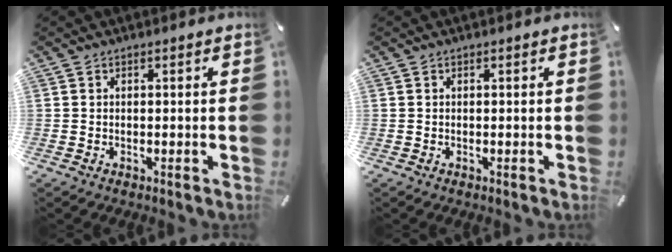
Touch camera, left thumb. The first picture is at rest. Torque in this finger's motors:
{"motor_torque": [0.00, 0.00, -0.01, 0.01, 0.00]}